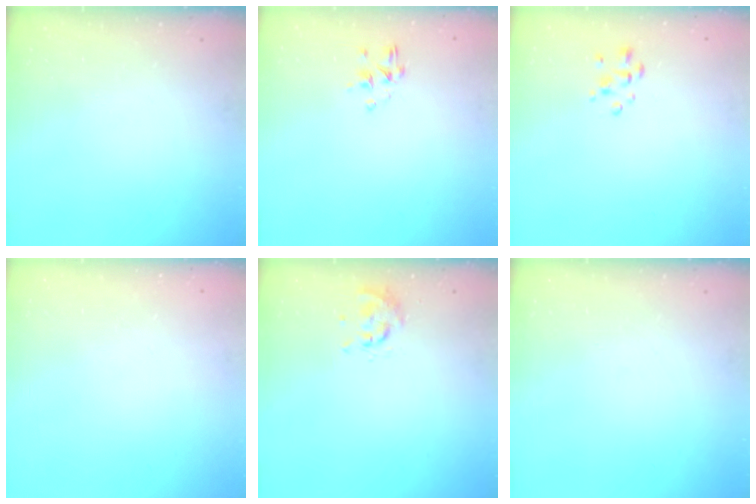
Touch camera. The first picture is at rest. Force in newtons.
{"total": 2.8, "press": 2.7, "slide": 0.7}
{"total": 2.5, "press": 2.5, "slide": 0.4}
{"total": 1.8, "press": 1.8, "slide": 0.2}
{"total": 0.0}
{"total": 0.0}